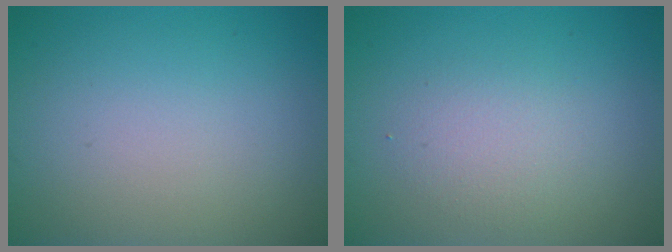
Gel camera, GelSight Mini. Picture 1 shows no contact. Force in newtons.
{"total": 2.0, "press": 2.0, "slide": 0.1}